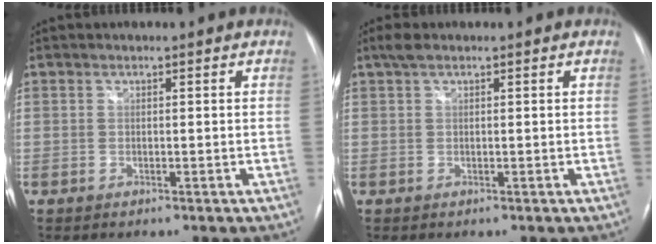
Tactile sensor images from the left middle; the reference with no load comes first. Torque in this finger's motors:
{"motor_torque": [0.40, -0.19, -0.02, 0.00]}